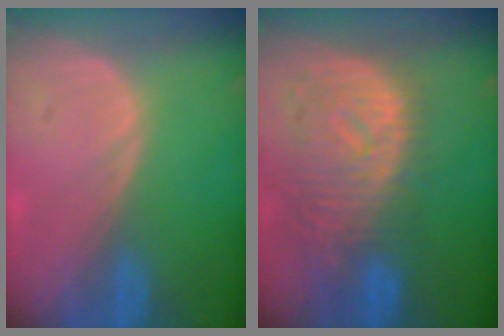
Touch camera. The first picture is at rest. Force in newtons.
{"total": 10.9, "press": 9.7, "slide": 4.9}